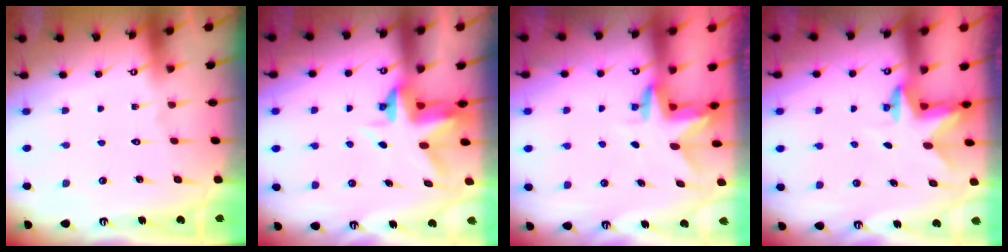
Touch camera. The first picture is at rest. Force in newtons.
{"total": 3.8, "press": 3.8, "slide": 0.4}
{"total": 2.9, "press": 2.9, "slide": 0.1}
{"total": 2.4, "press": 2.3, "slide": 0.4}